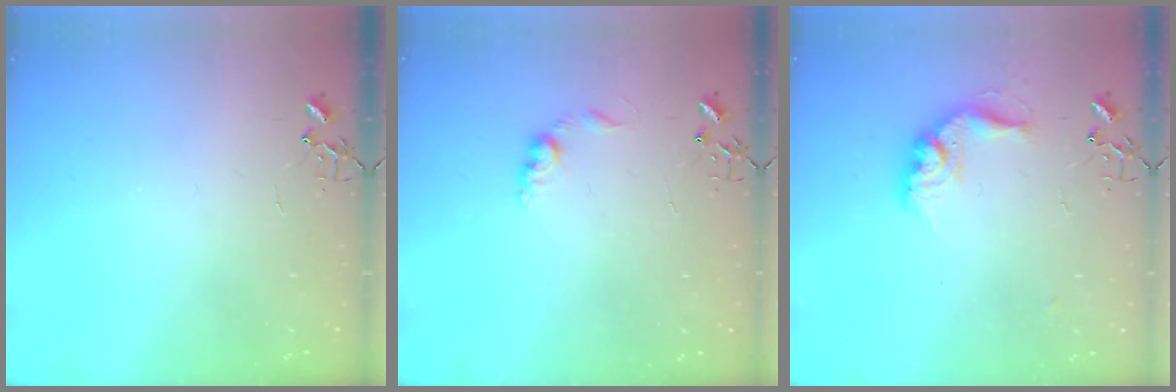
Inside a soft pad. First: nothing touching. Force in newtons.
{"total": 7.5, "press": 7.4, "slide": 0.3}
{"total": 13.4, "press": 13.4, "slide": 0.7}